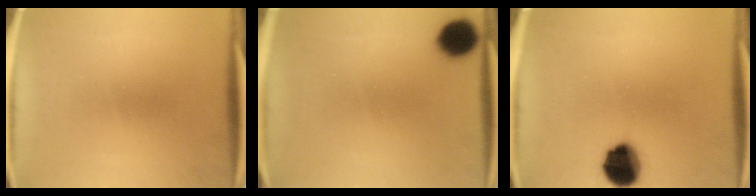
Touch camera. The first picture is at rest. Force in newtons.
{"total": 7.4}
{"total": 10.8}